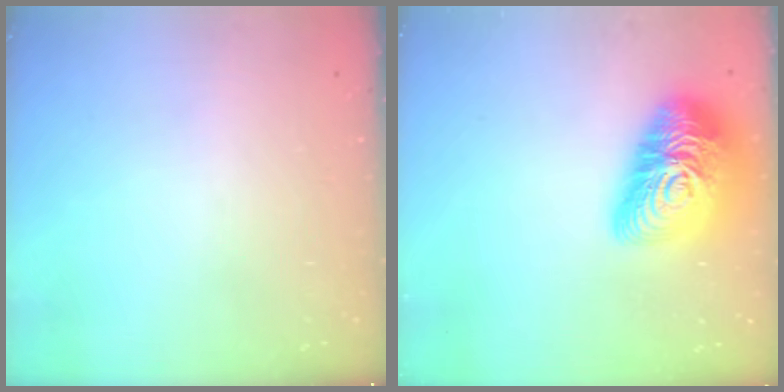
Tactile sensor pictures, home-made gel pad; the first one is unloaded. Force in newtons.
{"total": 23.0, "press": 23.0, "slide": 1.5}